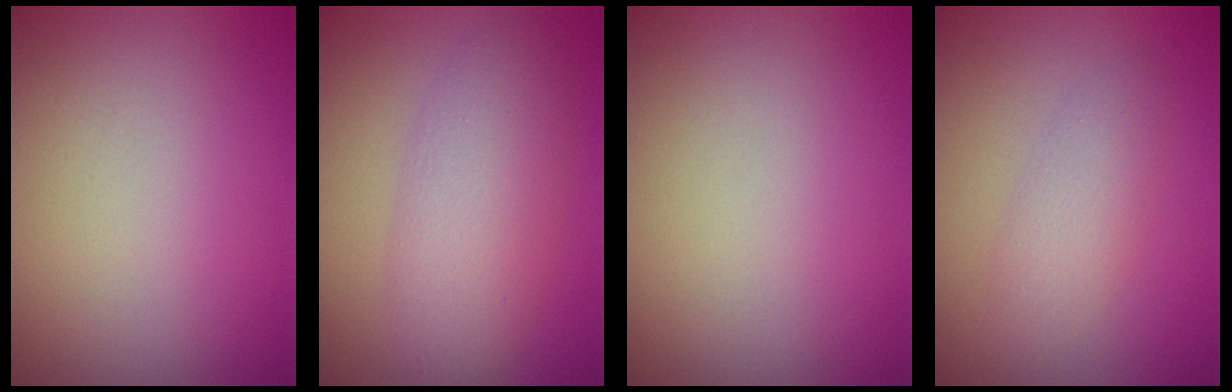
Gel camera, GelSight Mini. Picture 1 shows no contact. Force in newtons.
{"total": 5.1, "press": 5.1, "slide": 0.0}
{"total": 0.0}
{"total": 2.3, "press": 2.3, "slide": 0.1}